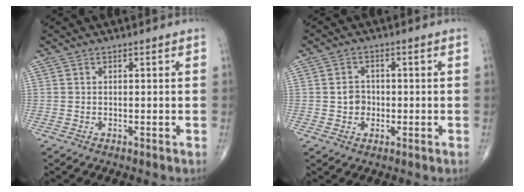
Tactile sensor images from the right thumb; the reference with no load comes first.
{"total": 3.6, "force": [-0.5, 3.1, 1.6], "torque": [-0.007, 0.007, -0.011]}